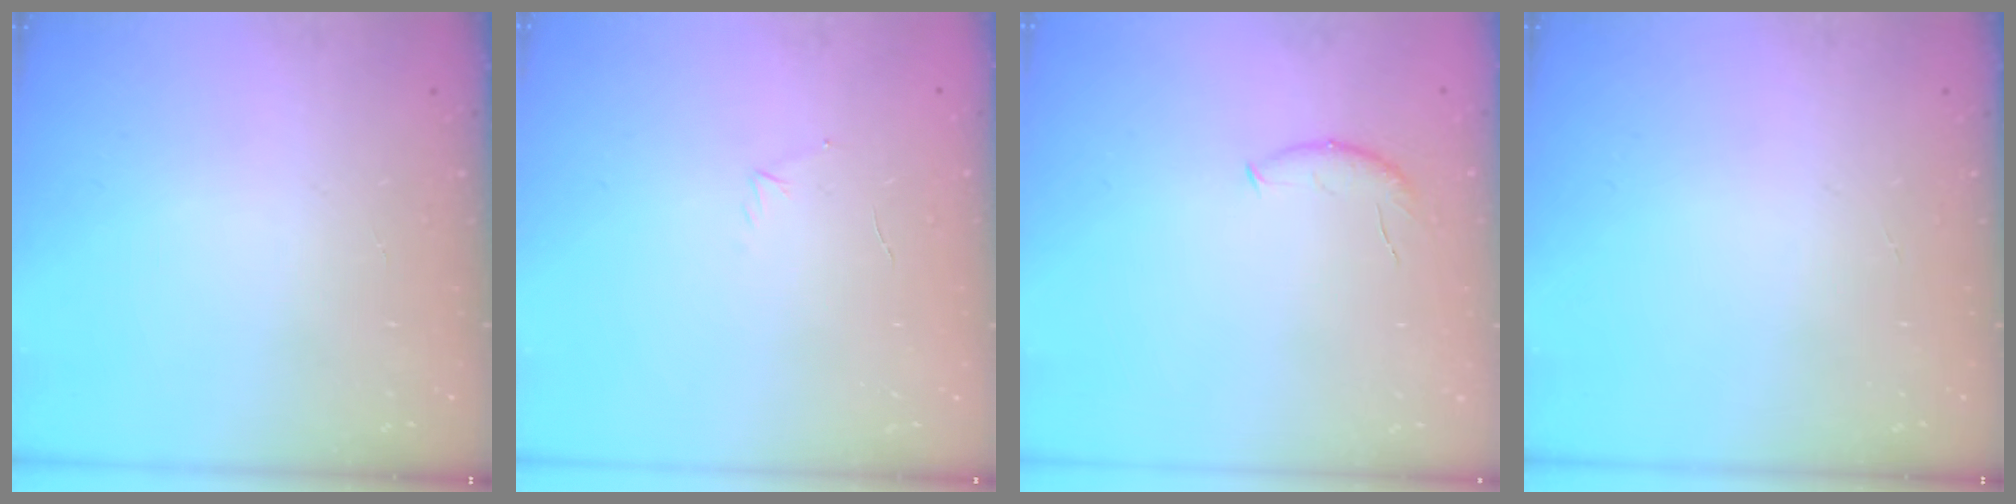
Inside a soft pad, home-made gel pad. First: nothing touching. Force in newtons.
{"total": 3.2, "press": 3.1, "slide": 0.8}
{"total": 6.5, "press": 6.4, "slide": 0.8}
{"total": 0.0}